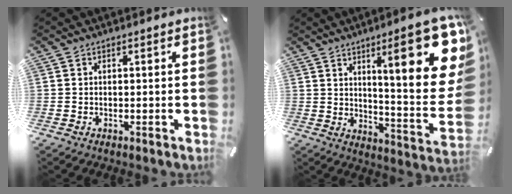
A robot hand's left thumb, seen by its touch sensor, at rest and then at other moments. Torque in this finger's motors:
{"motor_torque": [2.86, 2.15, 1.51, -1.26, 0.53]}